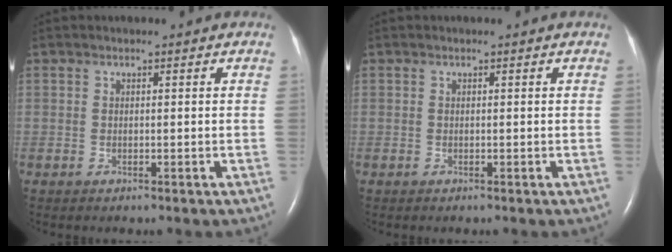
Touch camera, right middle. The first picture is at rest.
{"total": 0.0}